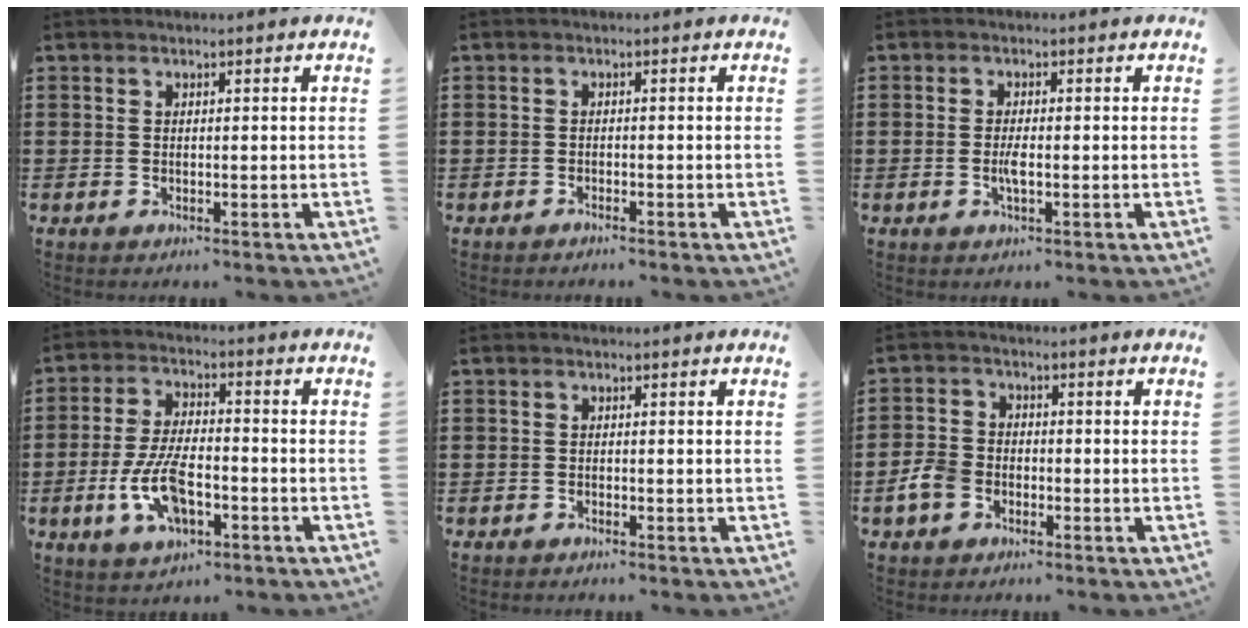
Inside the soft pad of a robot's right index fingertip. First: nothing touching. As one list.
[{"total": 0.8, "force": [-0.7, -0.2, 0.2], "torque": [-0.006, -0.003, -0.014]}, {"total": 2.3, "force": [-0.5, 0.6, 2.2], "torque": [-0.046, -0.003, -0.011]}, {"total": 9.4, "force": [-3.4, 4.2, 7.7], "torque": [-0.180, -0.008, -0.066]}, {"total": 0.6, "force": [-0.6, 0.0, 0.1], "torque": [-0.003, -0.003, -0.011]}, {"total": 4.1, "force": [-2.0, 2.9, 2.1], "torque": [-0.069, -0.002, -0.046]}]